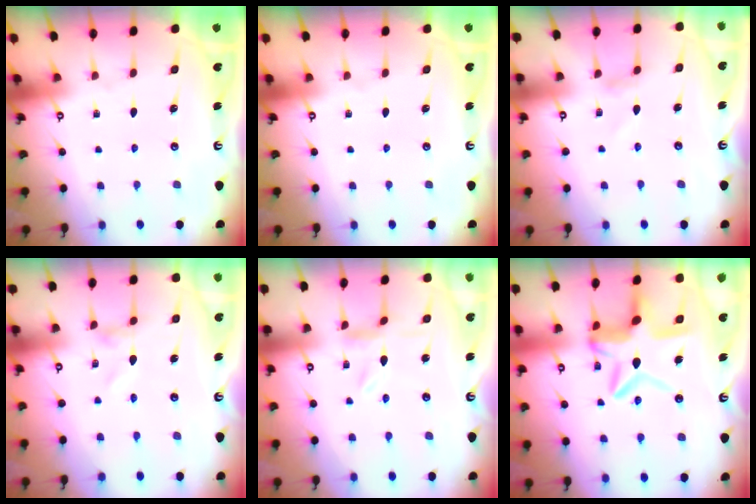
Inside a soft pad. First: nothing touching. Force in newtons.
{"total": 0.0}
{"total": 2.7, "press": 2.7, "slide": 0.3}
{"total": 0.0}
{"total": 0.0}
{"total": 11.8, "press": 11.7, "slide": 1.1}